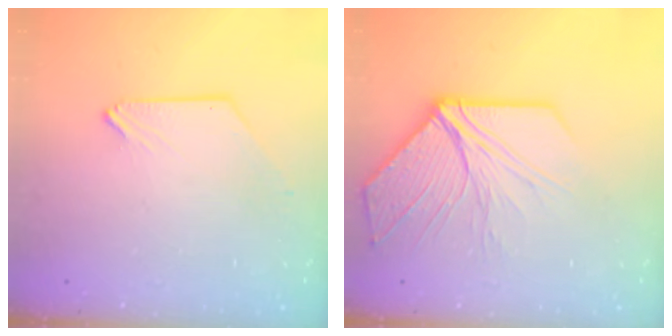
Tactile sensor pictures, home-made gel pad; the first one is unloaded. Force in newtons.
{"total": 11.4, "press": 11.3, "slide": 1.2}